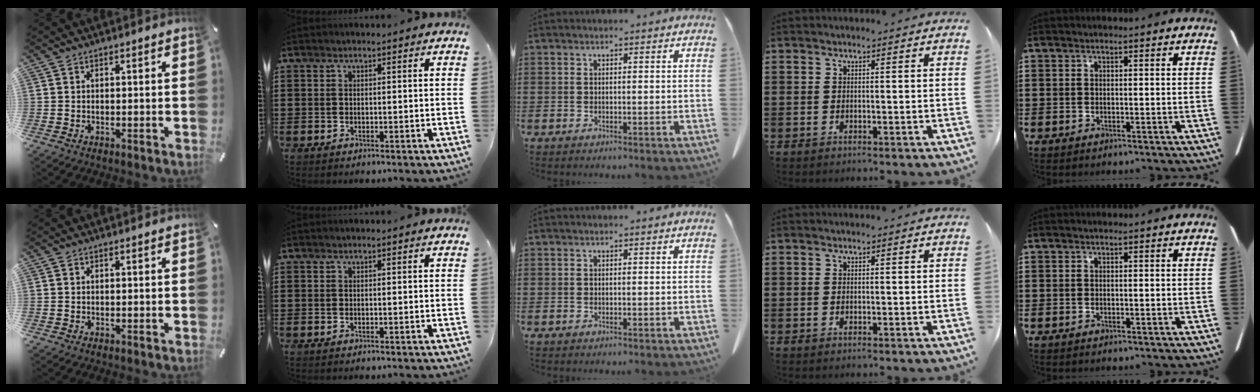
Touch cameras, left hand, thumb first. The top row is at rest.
{}